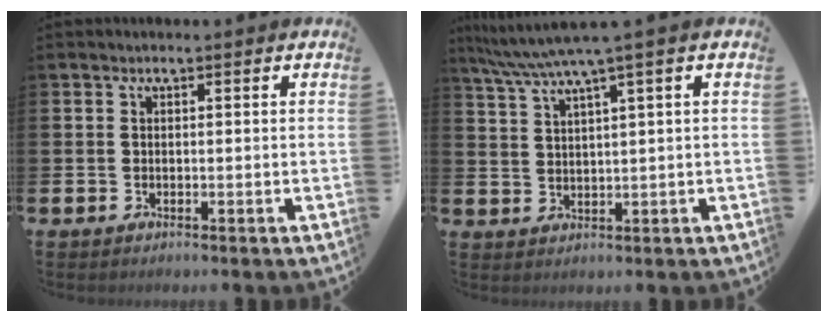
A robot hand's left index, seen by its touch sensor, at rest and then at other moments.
{"total": 5.2, "force": [3.6, -0.1, 3.7], "torque": [-0.088, -0.005, 0.062]}